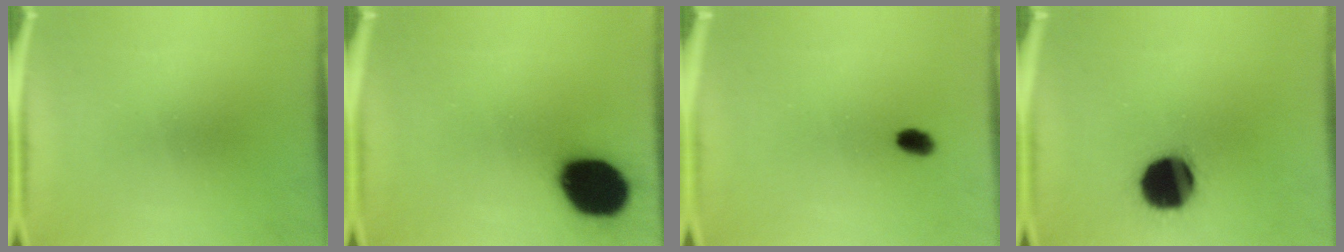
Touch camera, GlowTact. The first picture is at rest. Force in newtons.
{"total": 18.4}
{"total": 2.5}
{"total": 16.2}